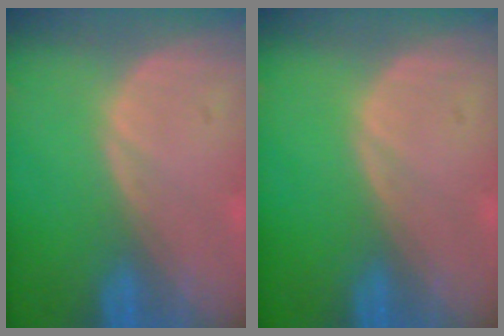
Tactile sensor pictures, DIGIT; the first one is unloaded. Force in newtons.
{"total": 0.0}